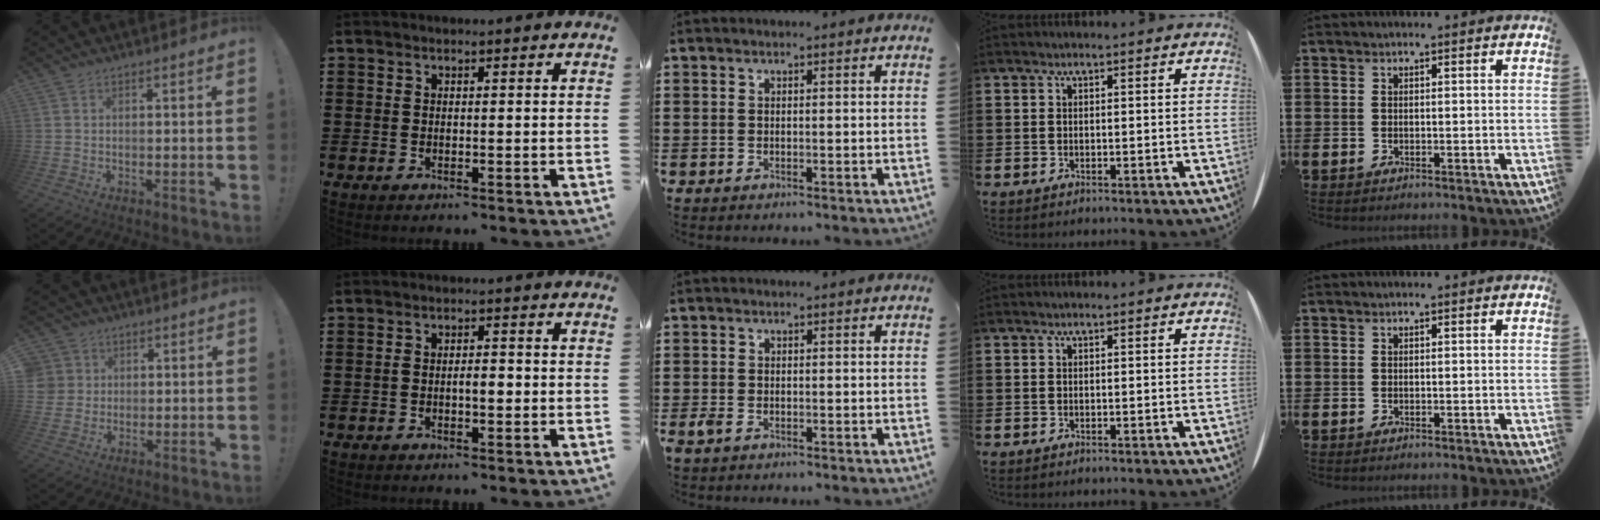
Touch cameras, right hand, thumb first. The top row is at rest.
{"thumb": {"total": 5.2, "force": [1.5, 4.9, 0.8], "torque": [-0.021, 0.002, 0.033]}, "index": {"total": 2.5, "force": [-0.6, 0.9, 2.2], "torque": [-0.043, 0.004, -0.012]}, "middle": {"total": 1.3, "force": [-0.7, 0.7, 0.8], "torque": [-0.032, -0.006, -0.018]}}